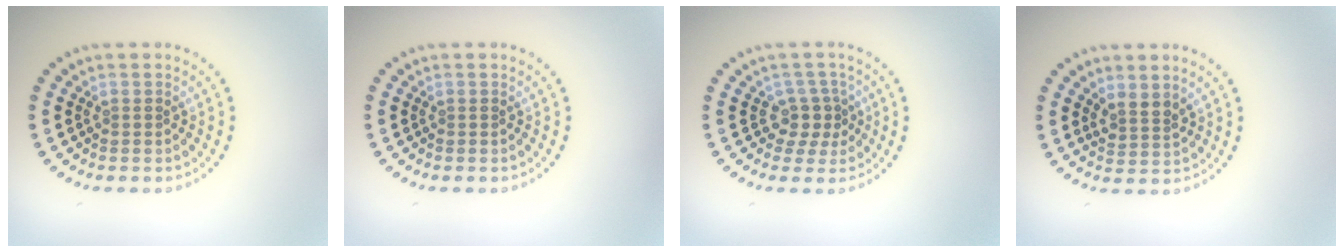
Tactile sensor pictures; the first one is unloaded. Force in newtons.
{"total": 0.0}
{"total": 2.5, "press": 1.8, "slide": 1.8}
{"total": 1.8, "press": 1.4, "slide": 1.2}